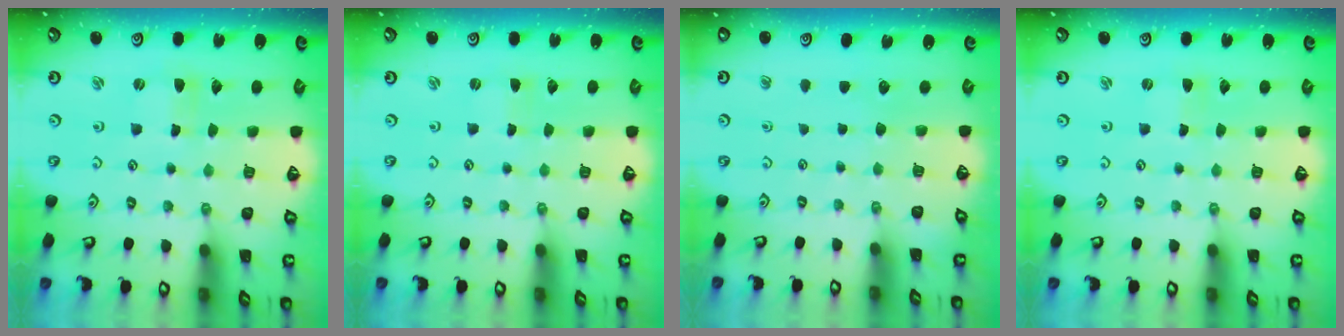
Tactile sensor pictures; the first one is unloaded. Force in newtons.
{"total": 0.0}
{"total": 0.0}
{"total": 0.0}